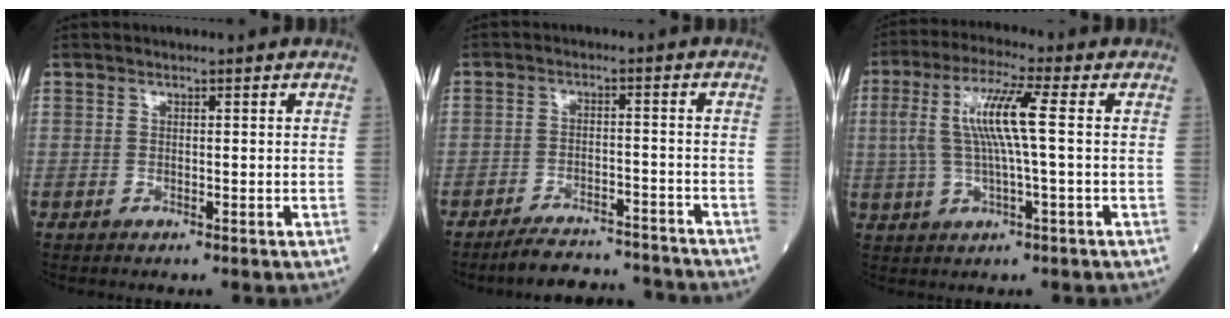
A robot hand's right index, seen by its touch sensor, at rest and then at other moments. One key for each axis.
{"total": 9.7, "fx": -9.5, "fy": 1.4, "fz": 1.8, "tx": -0.023, "ty": 0.009, "tz": -0.136}
{"total": 8.9, "fx": 1.0, "fy": 0.3, "fz": 8.8, "tx": -0.186, "ty": 0.016, "tz": 0.018}